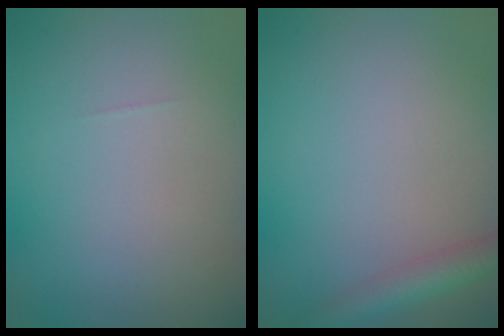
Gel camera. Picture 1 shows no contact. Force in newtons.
{"total": 3.0, "press": 3.0, "slide": 0.1}